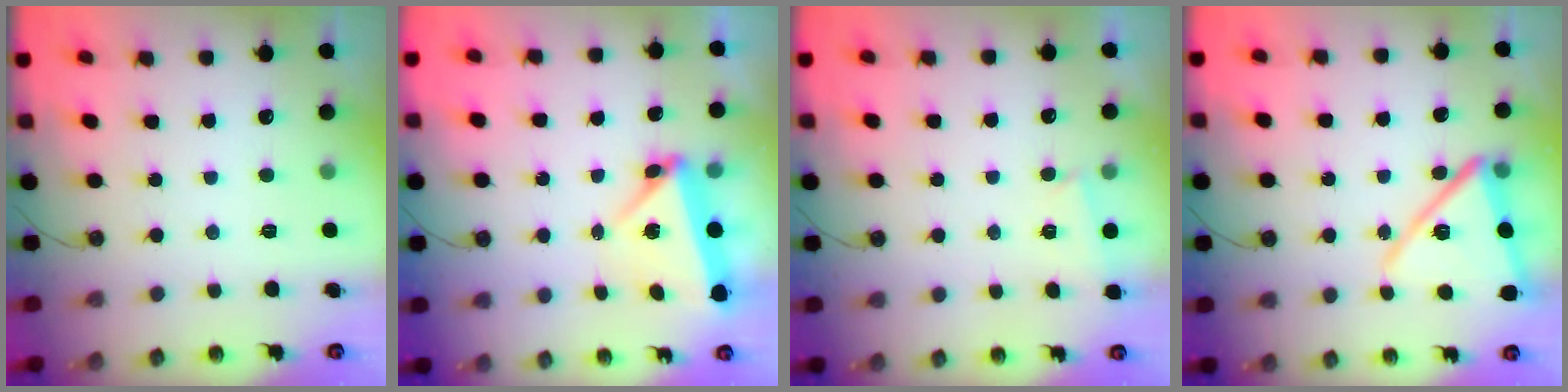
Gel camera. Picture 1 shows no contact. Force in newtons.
{"total": 5.9, "press": 5.0, "slide": 3.0}
{"total": 4.8, "press": 1.5, "slide": 4.6}
{"total": 14.9, "press": 14.8, "slide": 1.2}